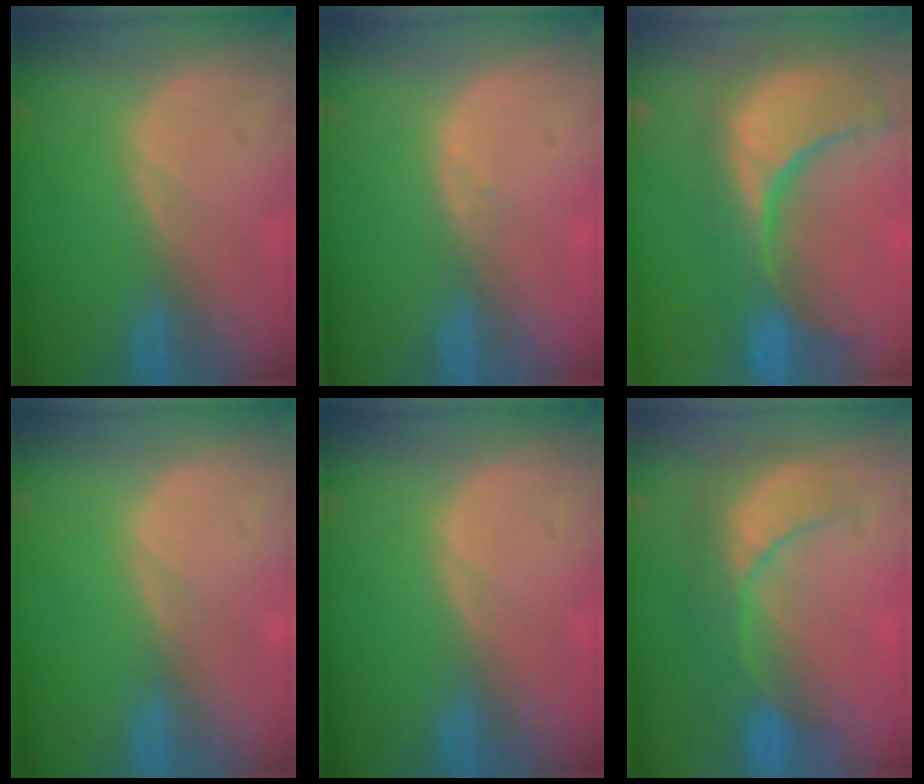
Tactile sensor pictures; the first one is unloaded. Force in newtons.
{"total": 0.7, "press": 0.5, "slide": 0.5}
{"total": 15.3, "press": 12.2, "slide": 9.3}
{"total": 0.0}
{"total": 0.0}
{"total": 8.1, "press": 8.1, "slide": 0.8}